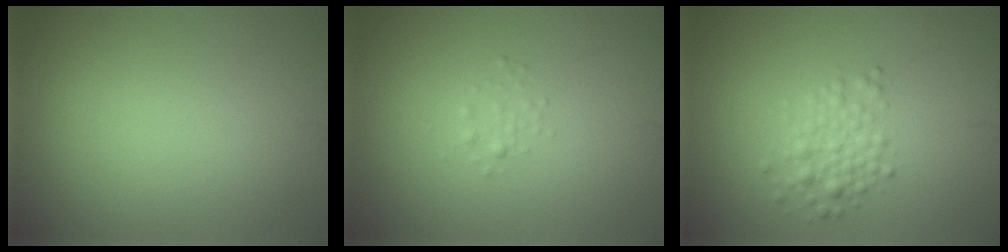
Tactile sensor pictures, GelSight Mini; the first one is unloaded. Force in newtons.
{"total": 0.8, "press": 0.8, "slide": 0.0}
{"total": 2.5, "press": 2.5, "slide": 0.1}